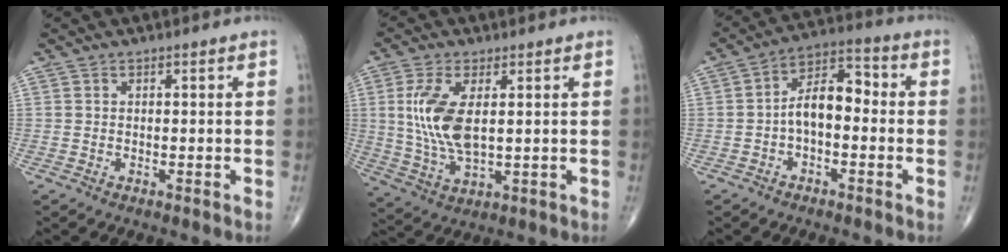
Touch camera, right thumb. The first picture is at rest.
{"total": 11.1, "force": [1.9, 5.0, 9.7], "torque": [-0.210, -0.012, 0.045]}
{"total": 8.8, "force": [-1.2, 4.9, 7.1], "torque": [-0.104, 0.039, -0.033]}